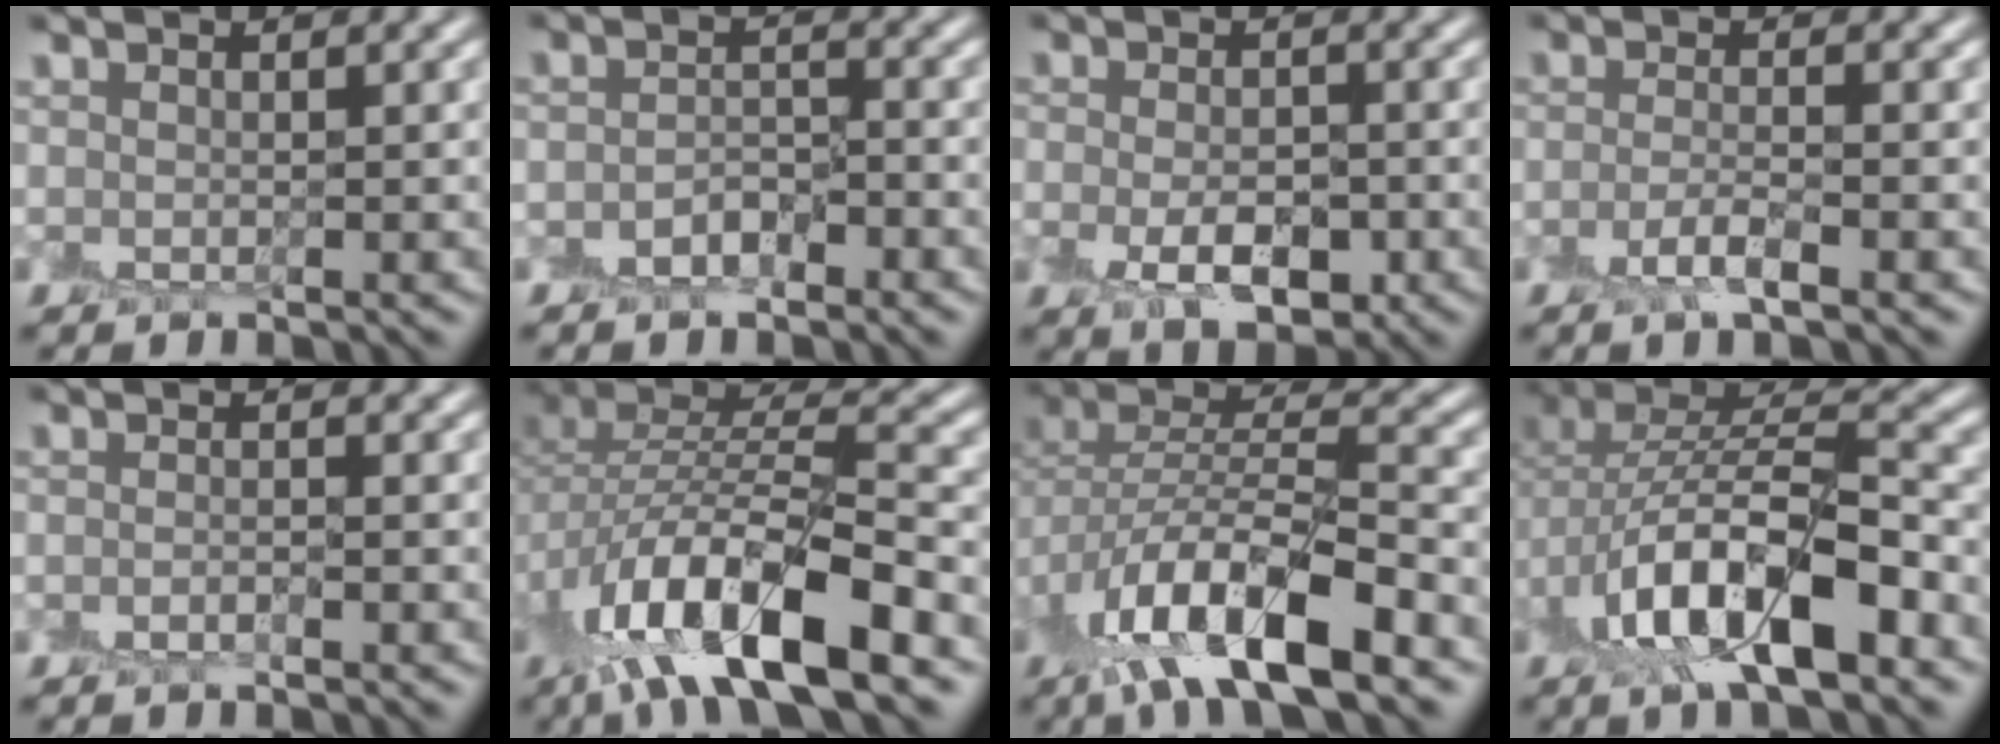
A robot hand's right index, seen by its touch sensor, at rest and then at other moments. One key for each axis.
{"total": 2.1, "fx": -1.7, "fy": 1.0, "fz": 0.9, "tx": -0.016, "ty": 0.004, "tz": -0.035}
{"total": 4.4, "fx": -2.0, "fy": 2.4, "fz": 3.2, "tx": -0.052, "ty": -0.006, "tz": -0.039}
{"total": 2.3, "fx": -1.7, "fy": 0.2, "fz": 1.5, "tx": -0.030, "ty": 0.001, "tz": -0.040}
{"total": 1.1, "fx": -1.0, "fy": 0.0, "fz": 0.4, "tx": -0.006, "ty": 0.000, "tz": -0.022}
{"total": 12.3, "fx": -7.2, "fy": 4.2, "fz": 9.0, "tx": -0.169, "ty": 0.000, "tz": -0.145}
{"total": 11.2, "fx": -6.6, "fy": 4.2, "fz": 8.1, "tx": -0.151, "ty": -0.002, "tz": -0.126}
{"total": 11.2, "fx": -4.8, "fy": 5.0, "fz": 8.8, "tx": -0.161, "ty": 0.006, "tz": -0.092}